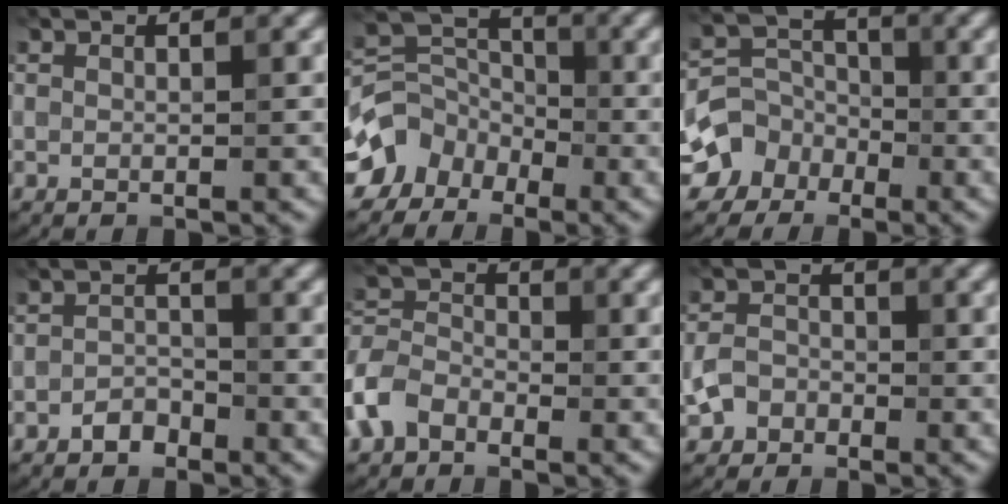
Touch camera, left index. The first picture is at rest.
{"total": 5.8, "force": [-5.2, 2.3, -1.0], "torque": [0.000, -0.003, -0.066]}
{"total": 6.3, "force": [-5.1, 3.5, -1.0], "torque": [0.020, -0.013, -0.065]}
{"total": 3.7, "force": [-3.5, -0.6, -1.2], "torque": [-0.008, -0.010, -0.023]}
{"total": 4.7, "force": [-4.6, 1.2, -0.1], "torque": [-0.037, -0.007, -0.063]}
{"total": 3.5, "force": [-3.3, 0.4, -1.1], "torque": [-0.008, -0.010, -0.027]}